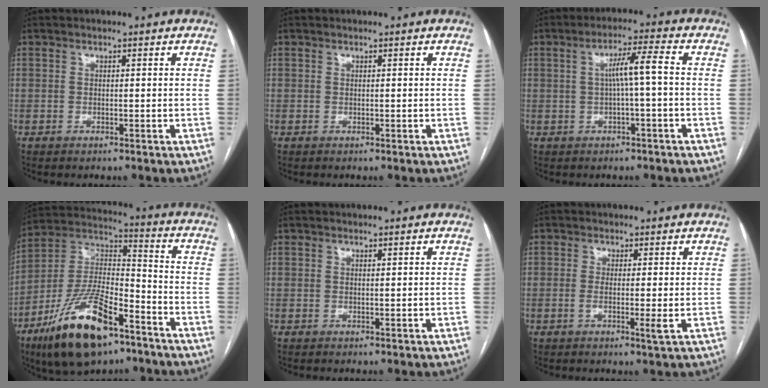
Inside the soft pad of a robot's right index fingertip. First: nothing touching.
{"total": 0.0}
{"total": 5.3, "force": [-0.1, -0.2, 5.3], "torque": [-0.089, 0.017, 0.001]}
{"total": 19.5, "force": [-11.8, 6.3, 14.2], "torque": [-0.293, -0.007, -0.210]}
{"total": 0.0}
{"total": 2.9, "force": [-0.5, 0.0, 2.8], "torque": [-0.049, -0.005, -0.008]}